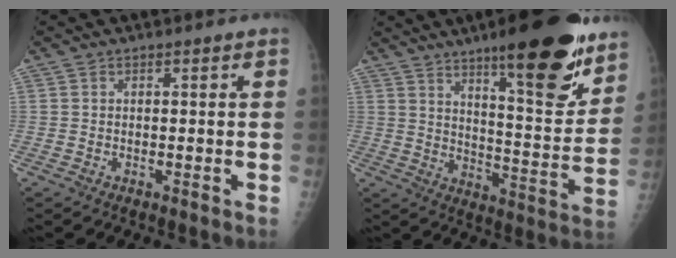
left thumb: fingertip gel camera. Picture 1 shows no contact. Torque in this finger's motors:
{"motor_torque": [3.96, 1.05, 1.49, -1.28, 0.37]}